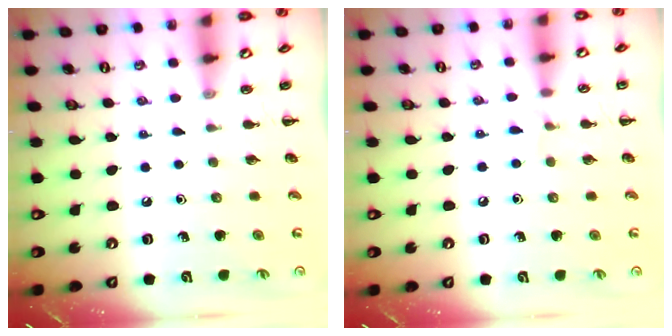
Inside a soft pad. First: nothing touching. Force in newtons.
{"total": 3.8, "press": 3.6, "slide": 1.2}